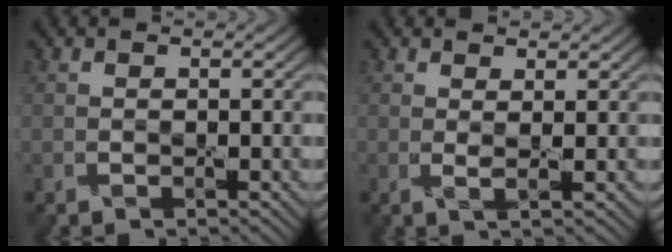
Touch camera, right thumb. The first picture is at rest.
{"total": 1.3, "force": [0.8, 0.2, 1.0], "torque": [-0.025, -0.002, 0.012]}